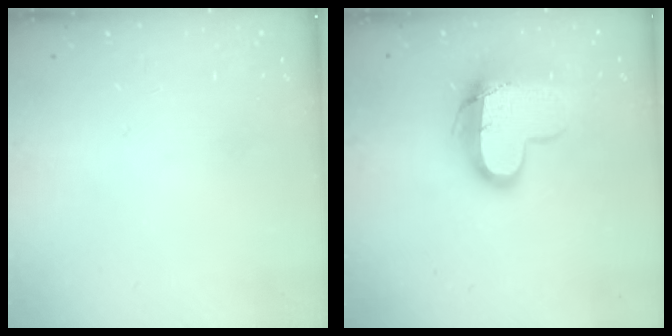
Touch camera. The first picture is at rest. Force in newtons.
{"total": 13.7, "press": 13.6, "slide": 1.3}